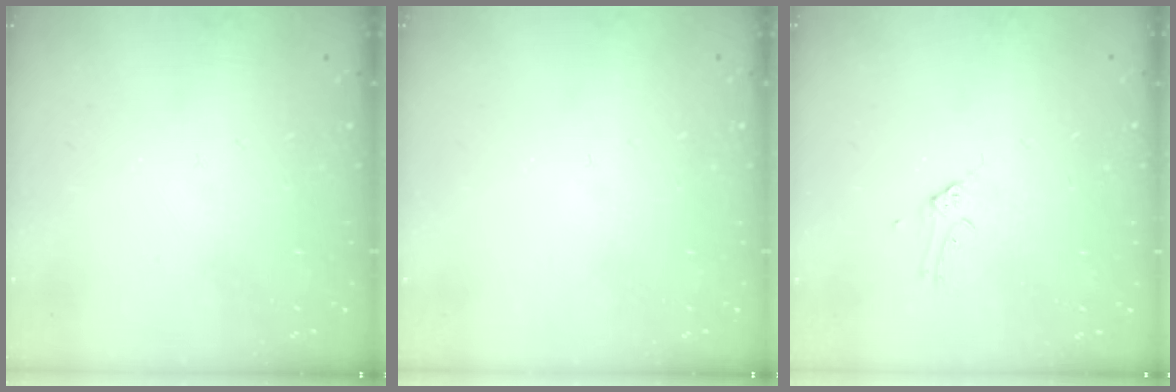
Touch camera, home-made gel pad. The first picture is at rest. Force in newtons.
{"total": 0.0}
{"total": 2.9, "press": 2.9, "slide": 0.3}